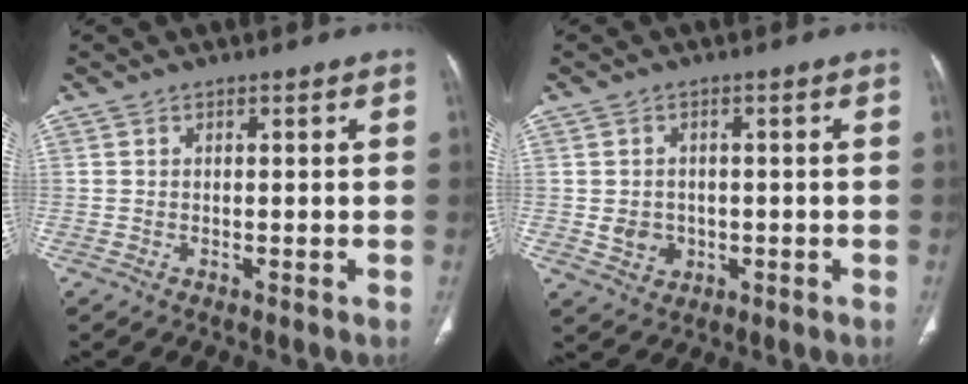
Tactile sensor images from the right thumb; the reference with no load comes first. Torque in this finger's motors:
{"motor_torque": [0.35, 0.29, -0.10, 0.00, 0.00]}